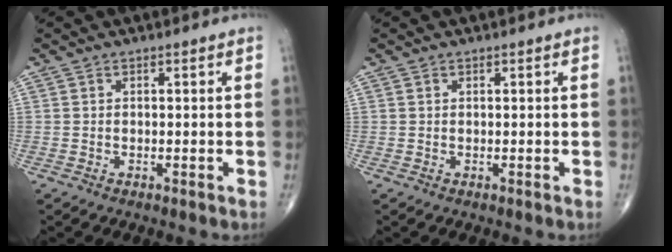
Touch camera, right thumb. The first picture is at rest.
{"total": 0.0}